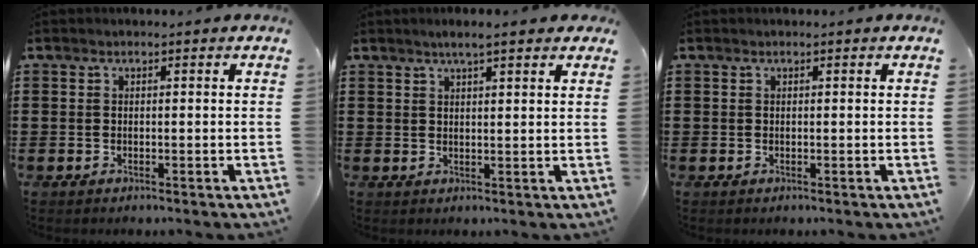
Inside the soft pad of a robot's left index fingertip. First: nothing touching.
{"total": 3.1, "force": [2.3, 0.3, 2.1], "torque": [-0.046, 0.003, 0.040]}
{"total": 0.0}